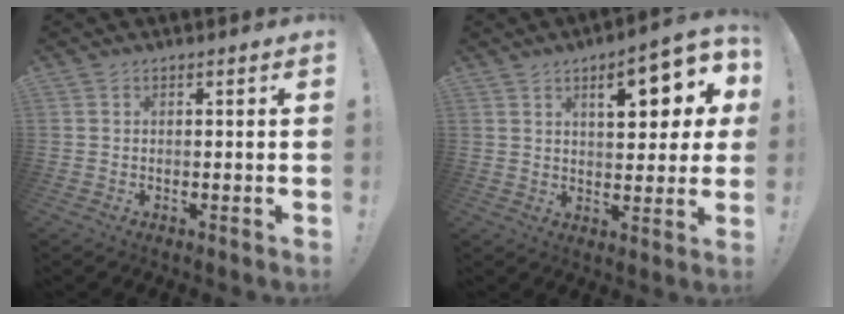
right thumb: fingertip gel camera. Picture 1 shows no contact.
{"total": 13.4, "force": [5.4, 4.9, 11.3], "torque": [-0.148, -0.021, 0.082]}